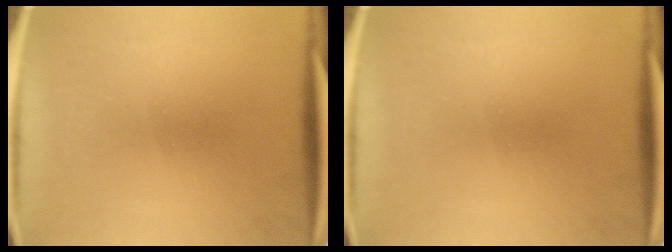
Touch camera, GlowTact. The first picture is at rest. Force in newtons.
{"total": 0.0}